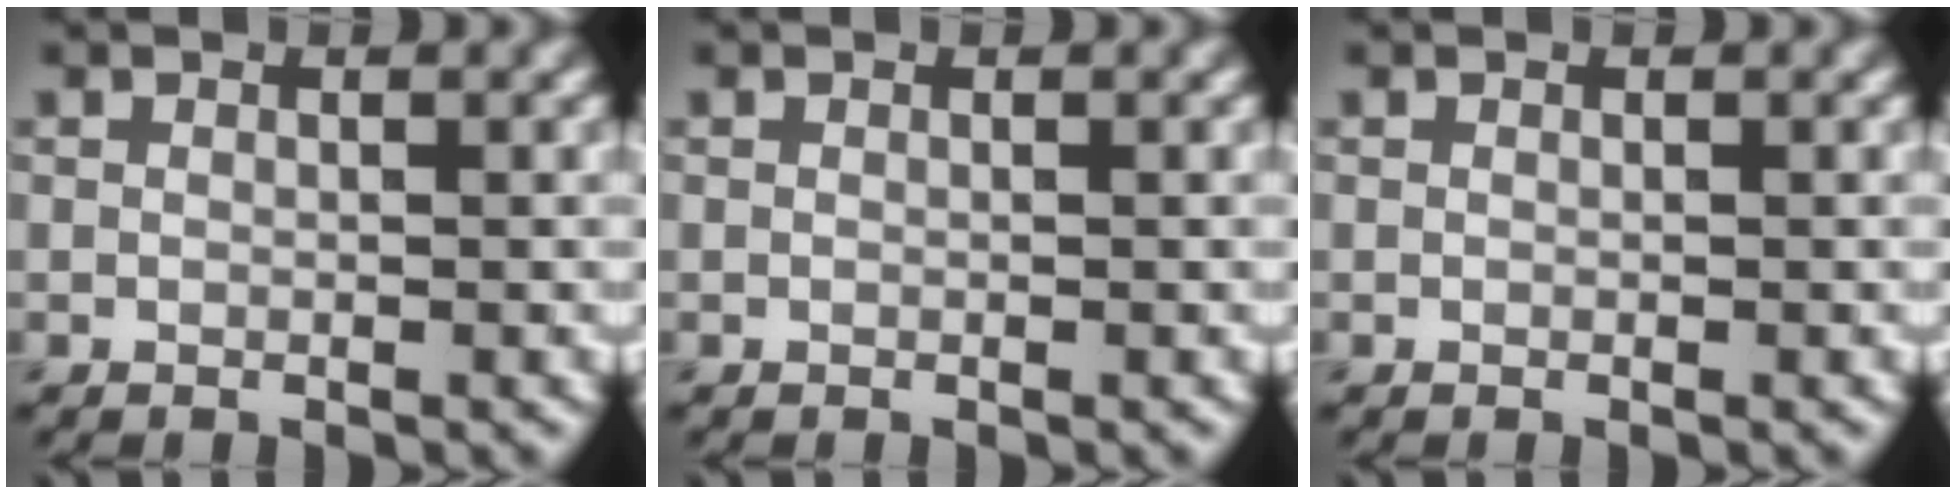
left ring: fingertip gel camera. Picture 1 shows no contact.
{"total": 0.0}
{"total": 0.0}